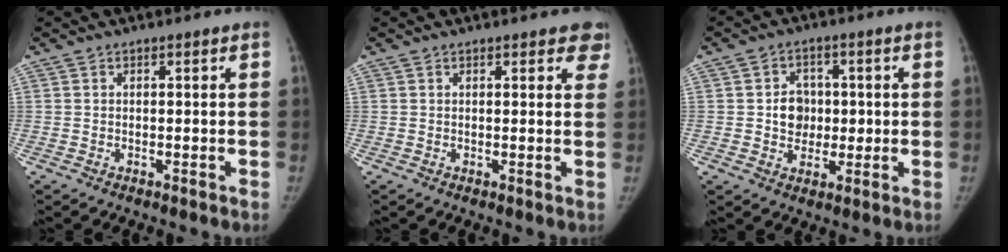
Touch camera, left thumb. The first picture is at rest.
{"total": 4.1, "force": [3.0, 1.8, 2.1], "torque": [0.008, -0.008, 0.022]}
{"total": 6.5, "force": [0.3, 5.6, 3.2], "torque": [-0.011, 0.006, 0.003]}